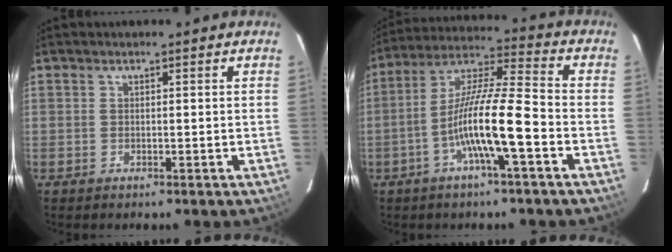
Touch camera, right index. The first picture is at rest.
{"total": 12.6, "force": [-4.3, 0.5, 11.8], "torque": [-0.224, 0.011, -0.081]}